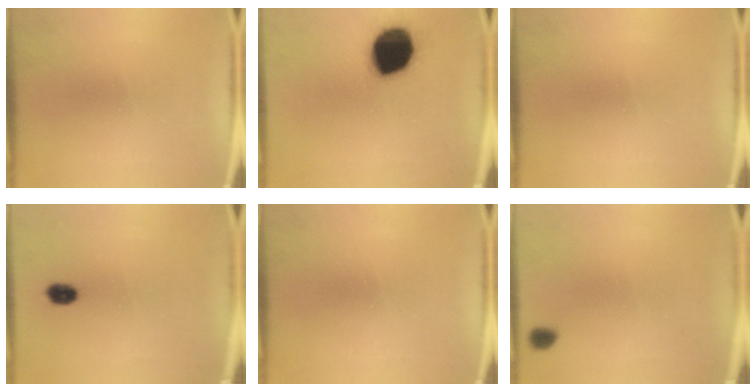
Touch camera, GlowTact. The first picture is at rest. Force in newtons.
{"total": 19.5}
{"total": 0.0}
{"total": 2.8}
{"total": 0.0}
{"total": 1.3}